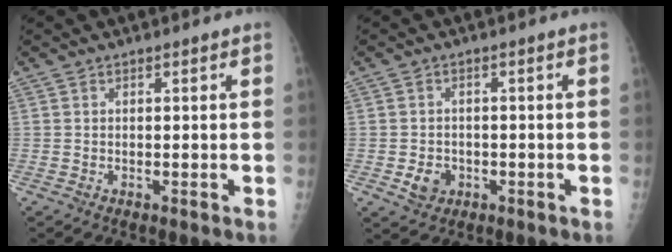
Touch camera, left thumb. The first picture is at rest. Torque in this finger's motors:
{"motor_torque": [-0.16, 0.13, 0.08, 0.03, 0.00]}